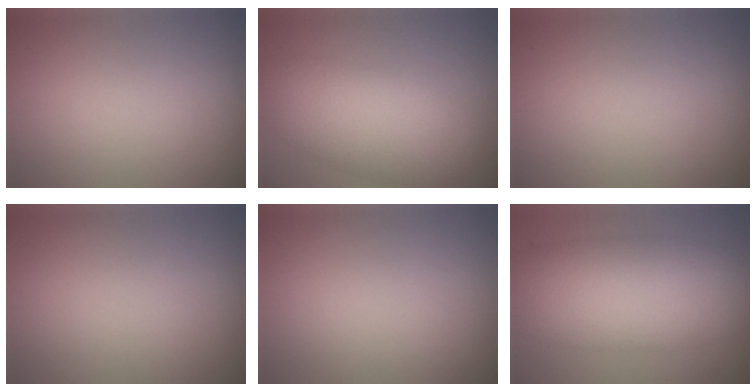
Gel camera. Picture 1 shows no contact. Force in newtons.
{"total": 7.3, "press": 7.3, "slide": 0.4}
{"total": 0.0}
{"total": 0.0}
{"total": 0.0}
{"total": 10.5, "press": 10.5, "slide": 0.2}